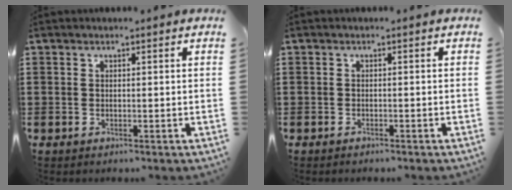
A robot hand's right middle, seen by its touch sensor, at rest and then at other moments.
{"total": 0.6, "force": [-0.6, -0.1, 0.1], "torque": [-0.004, -0.003, -0.011]}